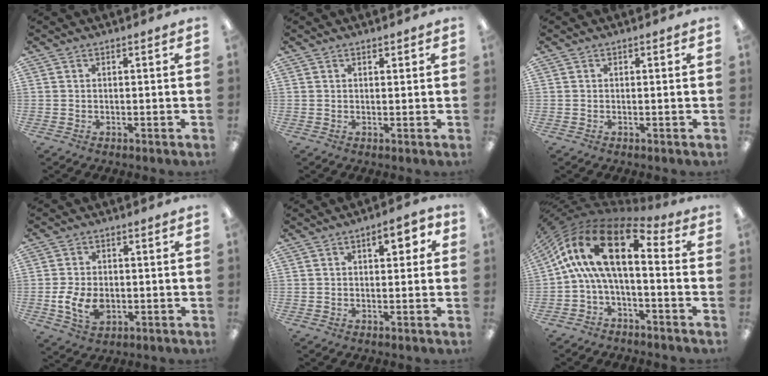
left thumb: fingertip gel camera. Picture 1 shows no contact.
{"total": 1.1, "force": [0.9, 0.5, 0.4], "torque": [-0.002, 0.000, 0.014]}
{"total": 0.0}
{"total": 8.3, "force": [-1.7, 5.8, 5.6], "torque": [-0.100, 0.006, -0.028]}
{"total": 7.7, "force": [4.5, 5.6, 2.7], "torque": [-0.031, -0.027, 0.078]}
{"total": 16.9, "force": [4.5, 7.1, 14.7], "torque": [-0.298, -0.026, 0.076]}